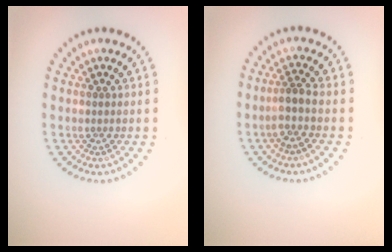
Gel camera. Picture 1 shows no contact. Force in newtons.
{"total": 1.9, "press": 1.6, "slide": 1.2}